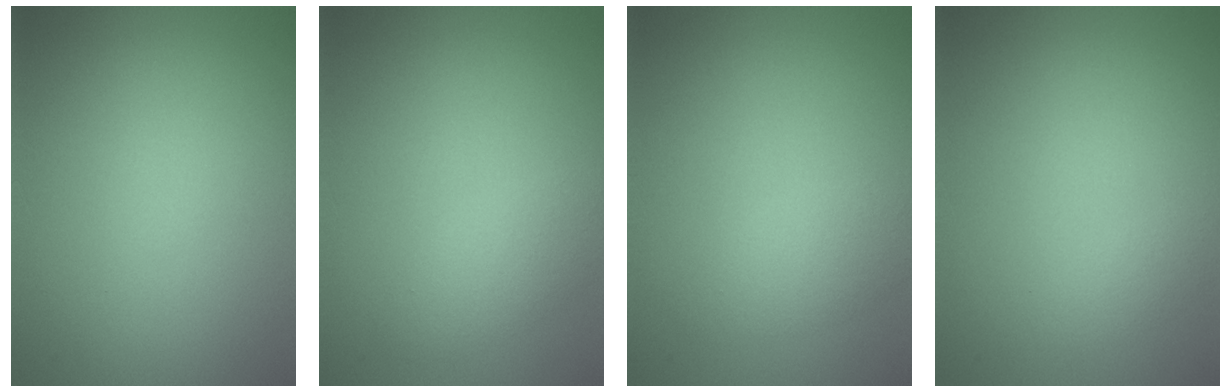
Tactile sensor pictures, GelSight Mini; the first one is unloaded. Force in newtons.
{"total": 2.1, "press": 2.1, "slide": 0.1}
{"total": 2.2, "press": 2.2, "slide": 0.1}
{"total": 0.8, "press": 0.8, "slide": 0.0}